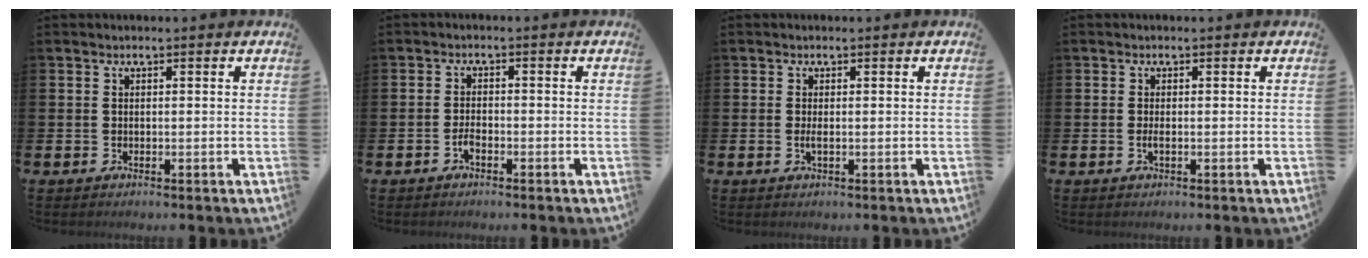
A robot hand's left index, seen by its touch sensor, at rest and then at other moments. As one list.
[{"total": 1.7, "force": [-1.1, 0.7, 1.2], "torque": [-0.027, 0.003, -0.020]}, {"total": 1.0, "force": [-0.1, 0.2, 0.9], "torque": [-0.020, 0.000, -0.002]}, {"total": 0.9, "force": [-0.2, 0.2, 0.9], "torque": [-0.019, 0.001, -0.003]}]